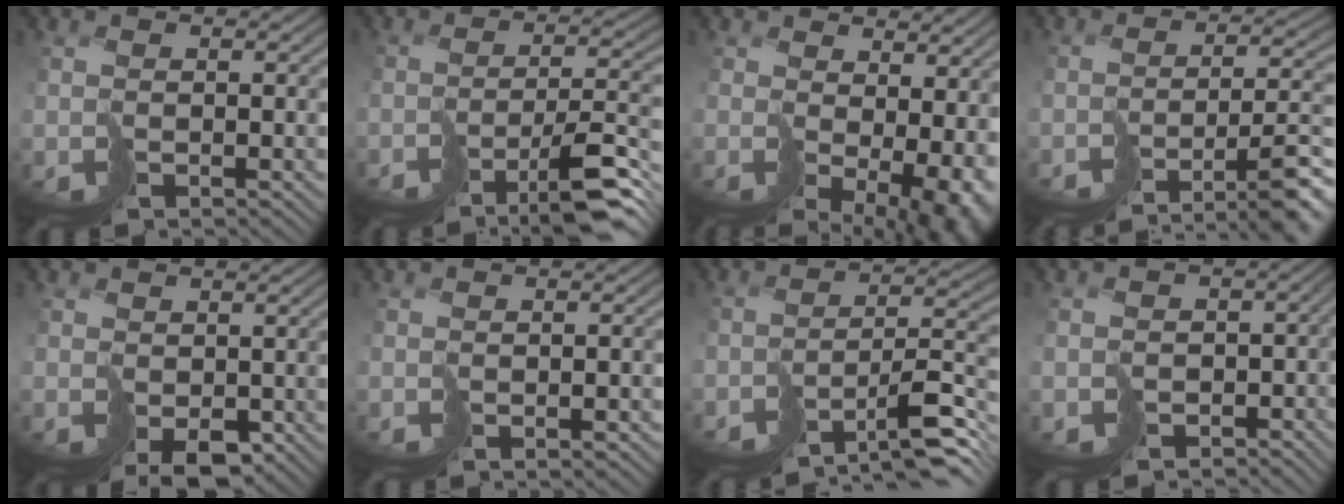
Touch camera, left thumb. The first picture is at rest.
{"total": 8.2, "force": [-5.8, 1.0, 5.7], "torque": [-0.079, 0.001, -0.096]}
{"total": 10.2, "force": [-0.9, 5.5, 8.5], "torque": [-0.153, -0.041, 0.037]}
{"total": 10.1, "force": [-7.3, 2.2, 6.7], "torque": [-0.102, -0.011, -0.101]}
{"total": 3.1, "force": [-0.5, 2.3, 2.1], "torque": [-0.041, -0.008, 0.000]}
{"total": 1.3, "force": [-1.1, 0.1, 0.6], "torque": [-0.004, 0.001, -0.015]}
{"total": 8.8, "force": [-7.1, 1.2, 5.1], "torque": [-0.071, 0.000, -0.119]}
{"total": 4.0, "force": [-2.7, 2.8, 1.0], "torque": [-0.007, -0.021, -0.040]}